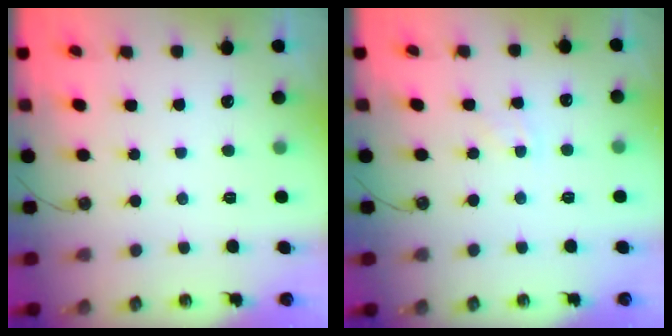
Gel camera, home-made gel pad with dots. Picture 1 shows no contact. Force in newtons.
{"total": 2.8, "press": 2.8, "slide": 0.4}